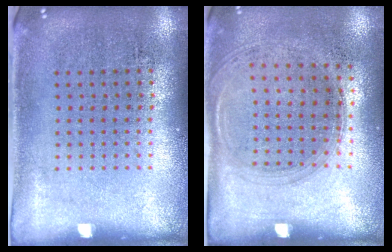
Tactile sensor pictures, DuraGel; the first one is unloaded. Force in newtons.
{"total": 1.3, "press": 1.2, "slide": 0.5}